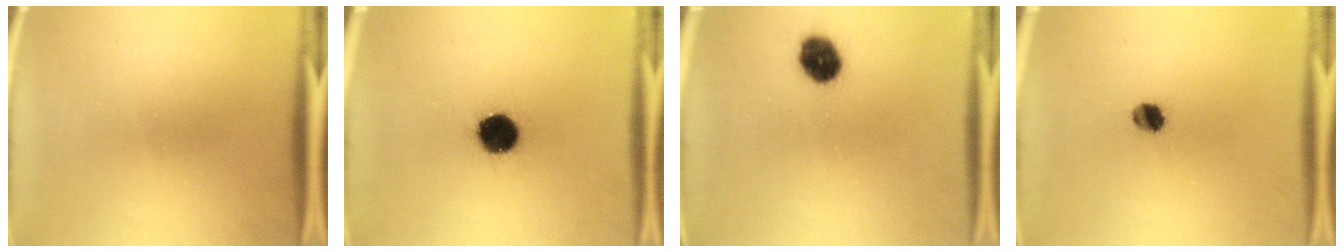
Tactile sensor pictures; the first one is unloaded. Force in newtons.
{"total": 12.3}
{"total": 7.0}
{"total": 3.9}